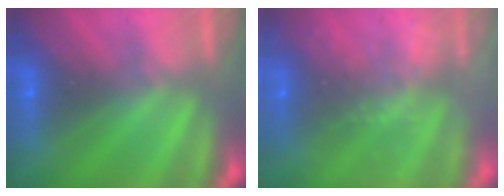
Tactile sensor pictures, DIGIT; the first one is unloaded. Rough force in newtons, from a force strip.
{"total": 9.1}